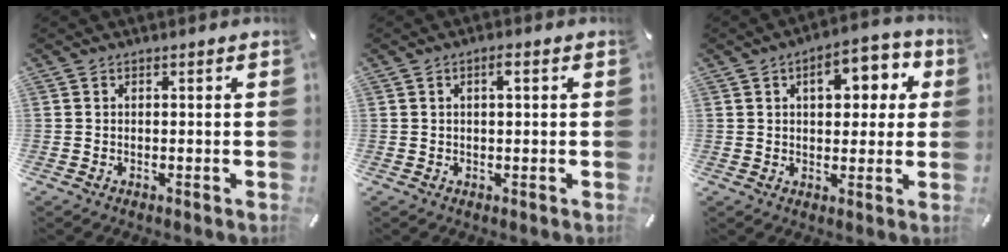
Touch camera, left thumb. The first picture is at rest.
{"total": 2.1, "force": [0.7, 0.6, 1.9], "torque": [-0.039, 0.006, 0.009]}
{"total": 10.5, "force": [3.2, 6.5, 7.6], "torque": [-0.084, -0.008, 0.044]}